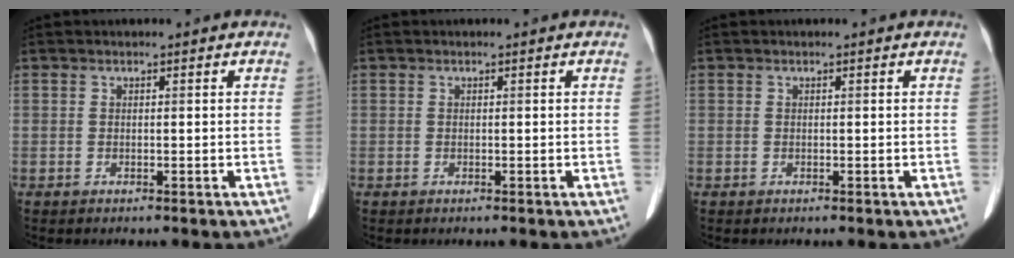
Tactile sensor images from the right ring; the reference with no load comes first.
{"total": 0.0}
{"total": 0.0}